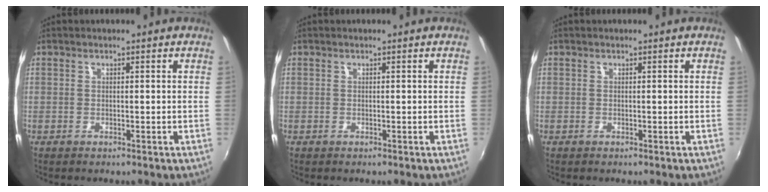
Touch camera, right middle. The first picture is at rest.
{"total": 0.0}
{"total": 0.0}